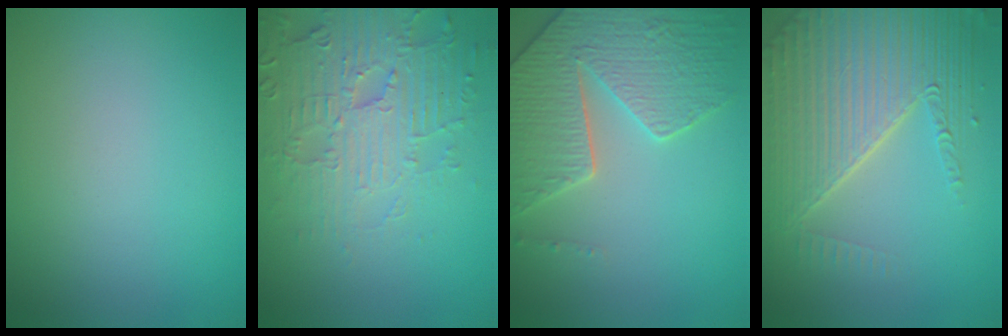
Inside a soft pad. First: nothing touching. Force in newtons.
{"total": 4.8, "press": 4.7, "slide": 1.4}
{"total": 6.3, "press": 5.6, "slide": 3.1}
{"total": 8.9, "press": 5.8, "slide": 6.7}